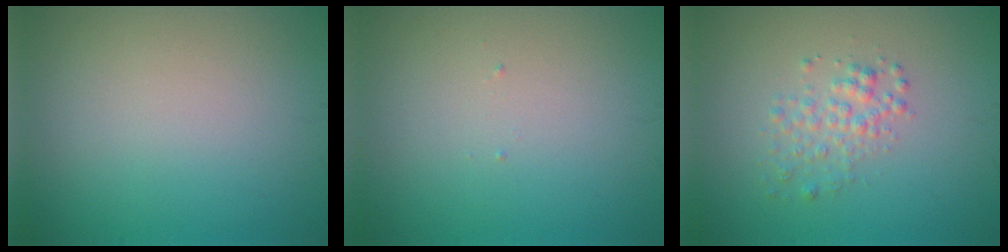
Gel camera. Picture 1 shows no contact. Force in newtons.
{"total": 0.0}
{"total": 2.1, "press": 2.1, "slide": 0.1}